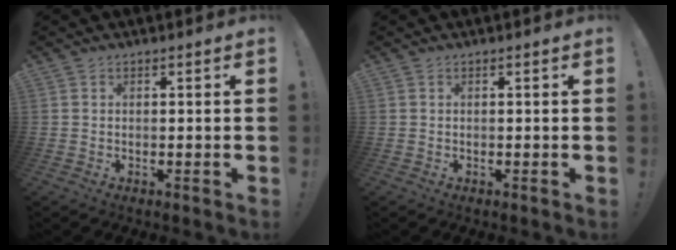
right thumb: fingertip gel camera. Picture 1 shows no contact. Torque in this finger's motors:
{"motor_torque": [-0.01, -0.01, 0.02, -0.02, 0.02]}